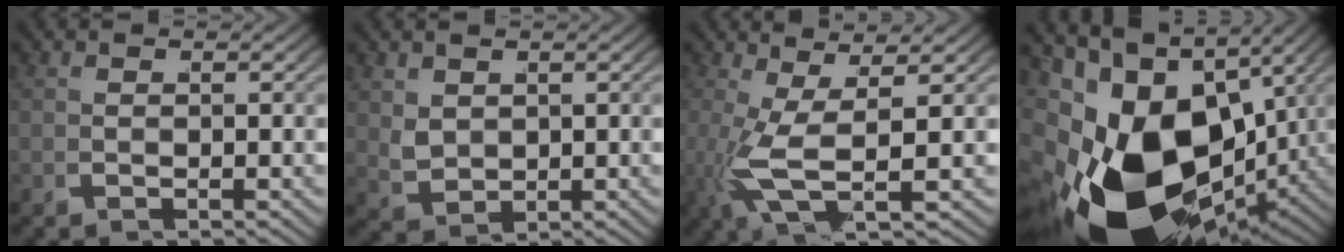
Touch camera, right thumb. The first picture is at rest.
{"total": 2.4, "force": [0.7, 1.7, 1.5], "torque": [-0.039, -0.018, 0.031]}
{"total": 5.7, "force": [0.8, 1.3, 5.5], "torque": [-0.123, -0.010, 0.018]}
{"total": 21.2, "force": [-3.9, 13.1, 16.2], "torque": [-0.301, -0.051, -0.031]}